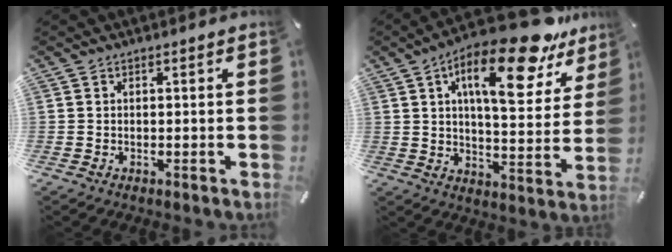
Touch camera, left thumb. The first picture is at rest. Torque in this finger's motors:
{"motor_torque": [2.75, 2.26, 1.85, -0.92, 0.28]}